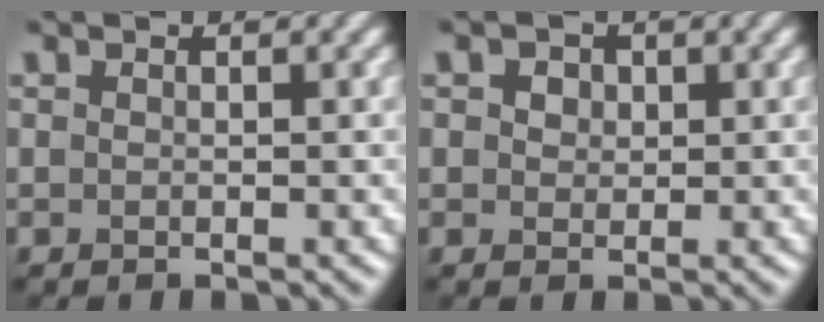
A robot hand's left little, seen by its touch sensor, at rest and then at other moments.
{"total": 2.4, "force": [1.1, 1.7, 1.2], "torque": [-0.019, 0.014, 0.002]}